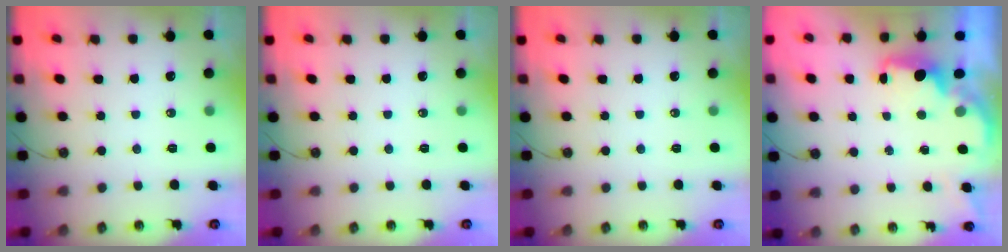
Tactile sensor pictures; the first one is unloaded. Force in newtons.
{"total": 0.0}
{"total": 0.0}
{"total": 2.1, "press": 1.9, "slide": 0.8}